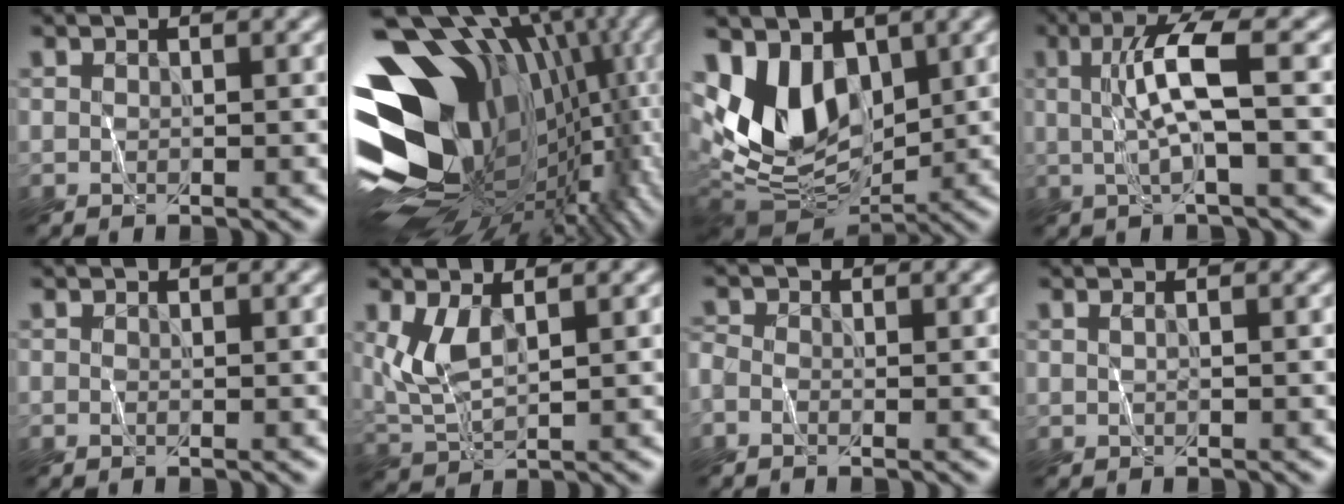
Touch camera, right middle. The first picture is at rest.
{"total": 17.7, "force": [0.5, 12.9, 12.2], "torque": [-0.220, -0.015, 0.045]}
{"total": 8.0, "force": [1.0, 5.5, 5.6], "torque": [-0.110, -0.010, 0.025]}
{"total": 4.5, "force": [0.1, 0.7, 4.4], "torque": [-0.089, 0.007, 0.013]}
{"total": 0.0}
{"total": 3.2, "force": [0.8, 1.5, 2.7], "torque": [-0.068, 0.000, 0.029]}
{"total": 1.1, "force": [-0.9, 0.5, 0.3], "torque": [-0.009, 0.001, -0.012]}
{"total": 0.0}